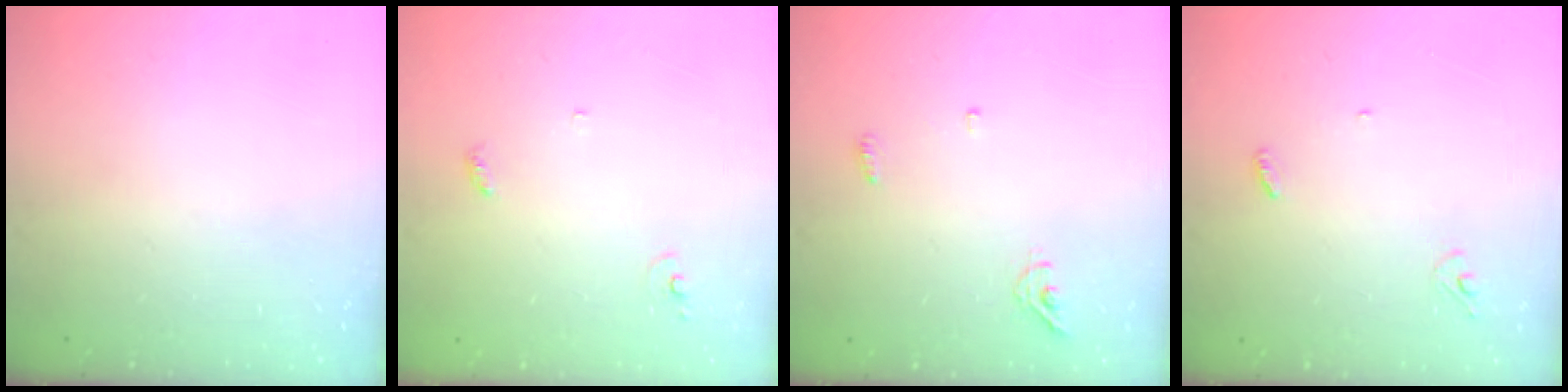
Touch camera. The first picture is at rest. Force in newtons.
{"total": 3.4, "press": 3.4, "slide": 0.2}
{"total": 4.9, "press": 4.8, "slide": 1.0}
{"total": 3.5, "press": 3.5, "slide": 0.3}